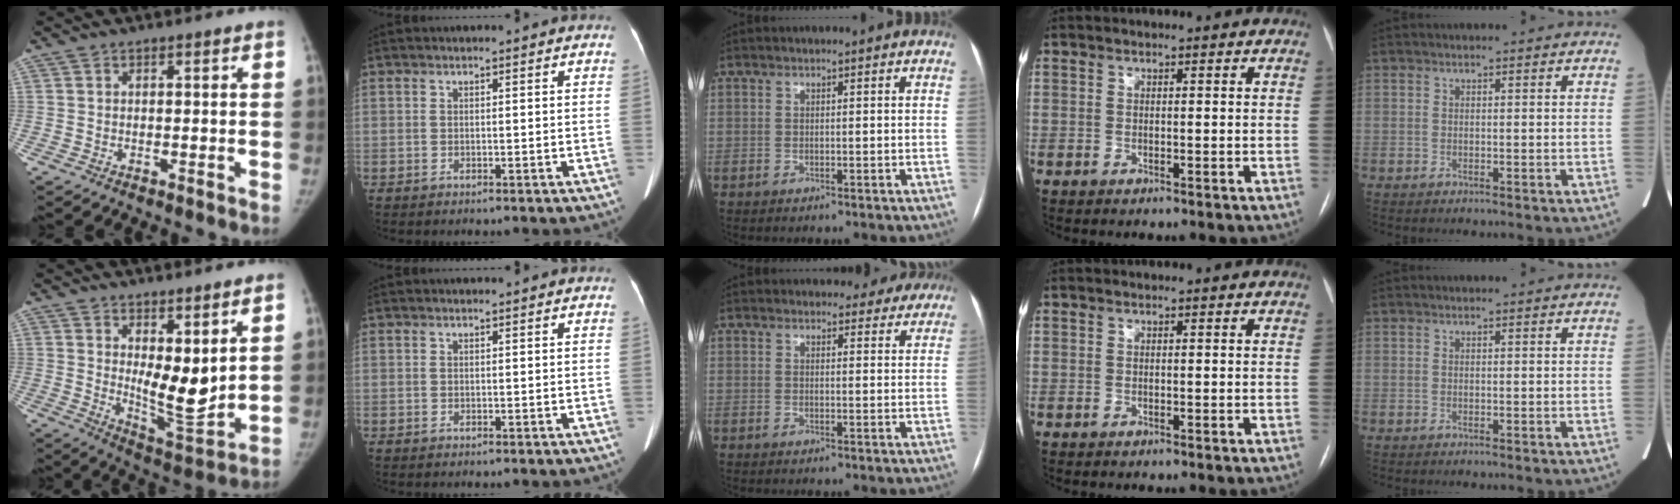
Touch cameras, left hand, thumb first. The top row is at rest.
{"thumb": {"total": 9.5, "force": [3.2, 3.7, 8.2], "torque": [-0.112, -0.046, 0.066]}, "middle": {"total": 6.8, "force": [6.2, 2.5, 0.9], "torque": [0.011, 0.001, 0.054]}}